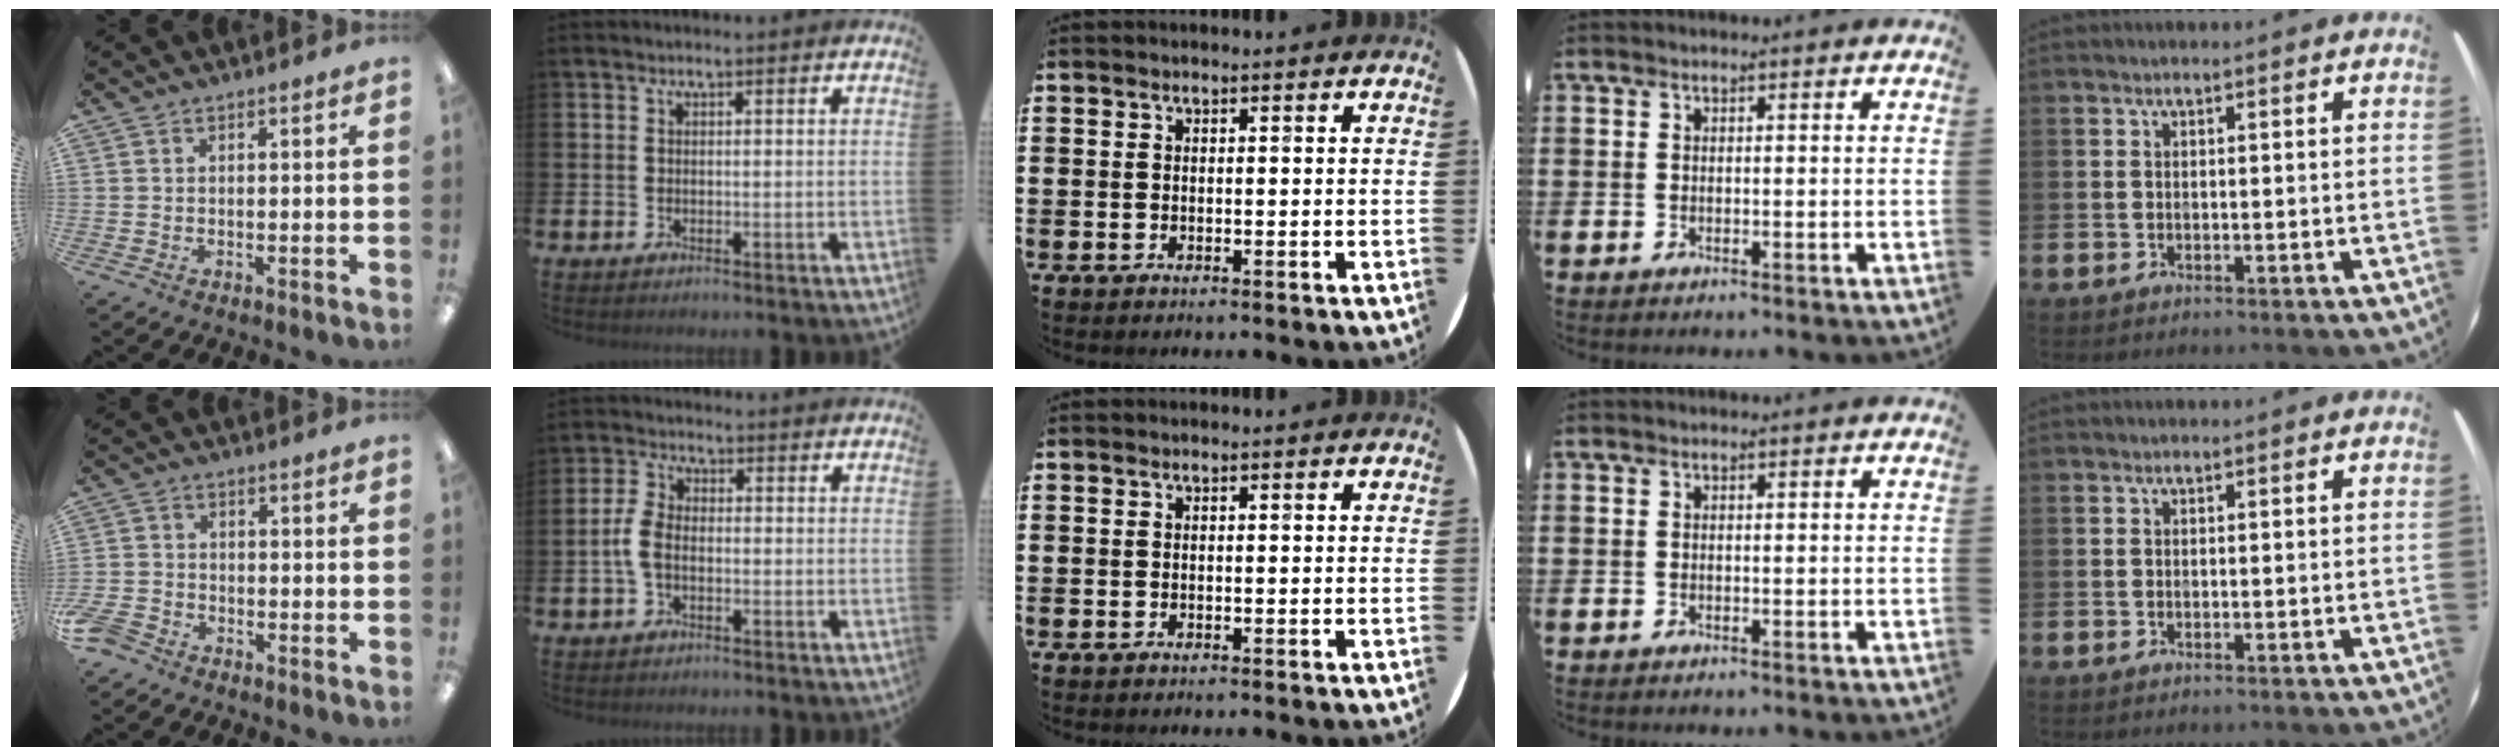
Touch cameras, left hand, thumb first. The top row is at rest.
{"thumb": {"total": 4.2, "force": [-3.3, 2.0, 1.5], "torque": [-0.047, 0.010, -0.068]}, "index": {"total": 3.8, "force": [-0.9, 2.2, 3.1], "torque": [-0.063, 0.006, -0.017]}}